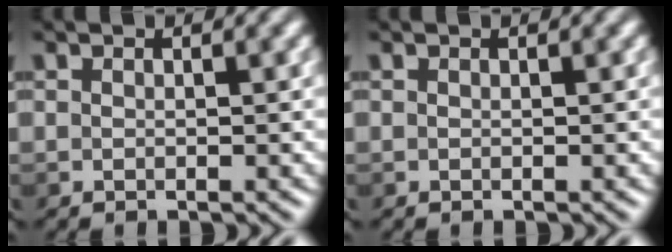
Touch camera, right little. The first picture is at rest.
{"total": 0.0}